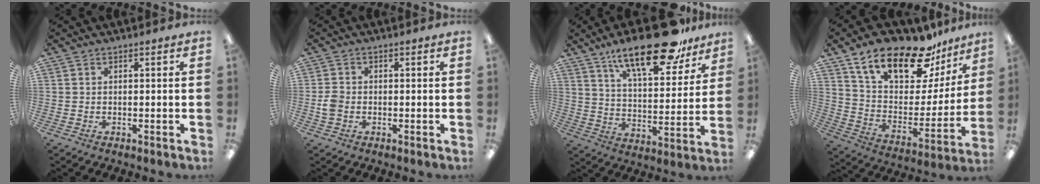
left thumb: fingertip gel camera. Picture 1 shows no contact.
{"total": 3.3, "force": [-0.7, 2.5, 2.0], "torque": [-0.033, 0.007, -0.012]}
{"total": 21.6, "force": [15.3, 7.8, 13.0], "torque": [-0.190, -0.088, 0.252]}
{"total": 21.8, "force": [15.7, 9.3, 11.9], "torque": [-0.192, -0.099, 0.272]}